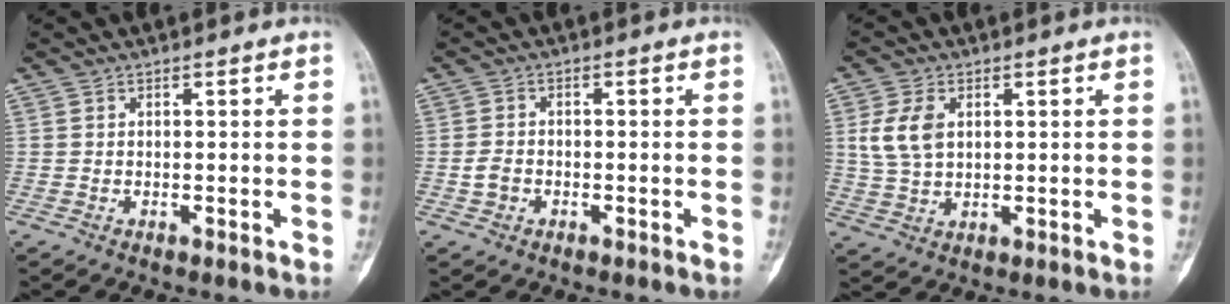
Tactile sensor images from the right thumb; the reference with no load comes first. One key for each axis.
{"total": 2.6, "fx": -0.9, "fy": 2.1, "fz": 1.4, "tx": -0.021, "ty": 0.011, "tz": -0.016}
{"total": 7.1, "fx": 1.8, "fy": 4.5, "fz": 5.2, "tx": -0.102, "ty": -0.001, "tz": 0.042}